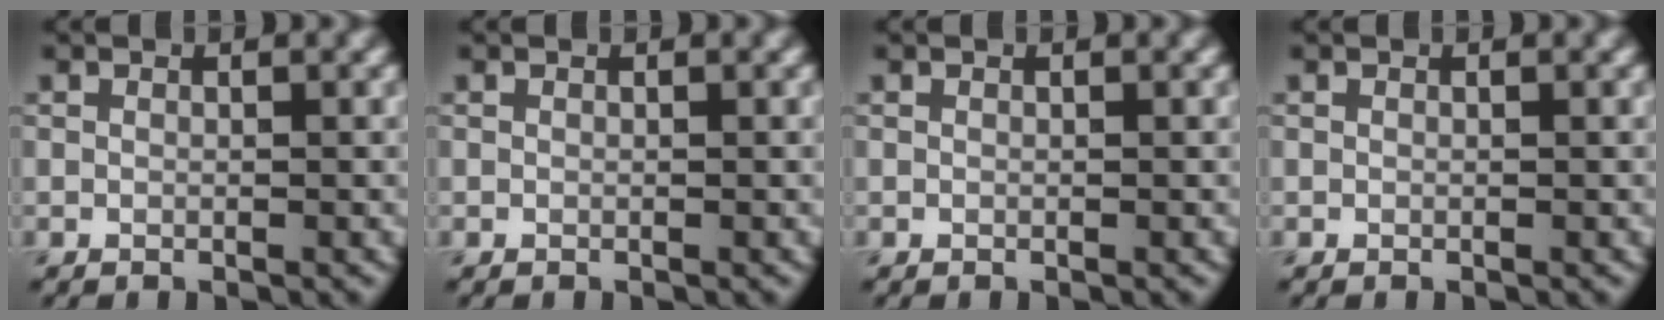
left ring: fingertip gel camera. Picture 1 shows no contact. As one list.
[{"total": 0.0}, {"total": 0.0}, {"total": 0.0}]